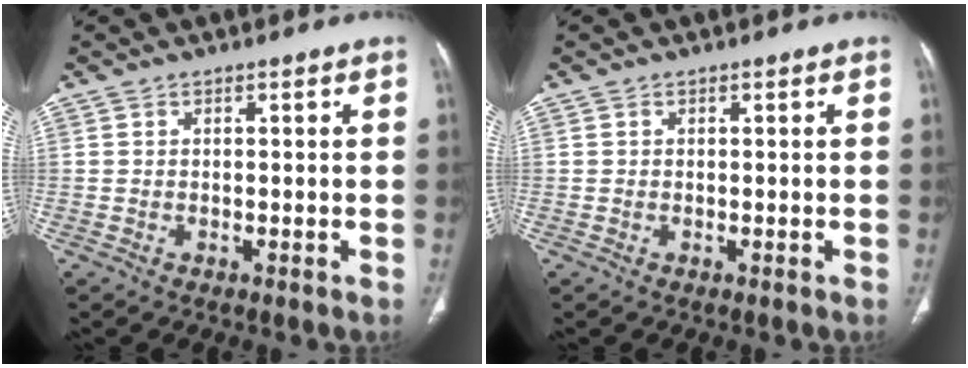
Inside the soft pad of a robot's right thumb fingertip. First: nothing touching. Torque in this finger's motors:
{"motor_torque": [0.19, 0.14, 0.15, 0.25, -0.01]}